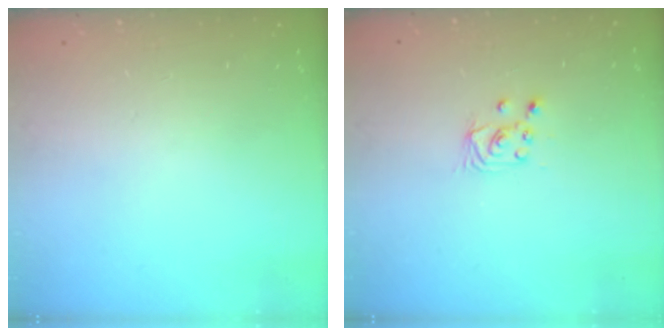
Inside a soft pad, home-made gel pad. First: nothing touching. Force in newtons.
{"total": 3.0, "press": 3.0, "slide": 0.3}